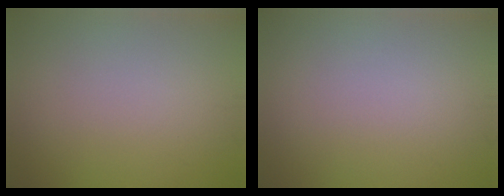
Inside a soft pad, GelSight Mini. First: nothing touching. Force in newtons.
{"total": 0.0}